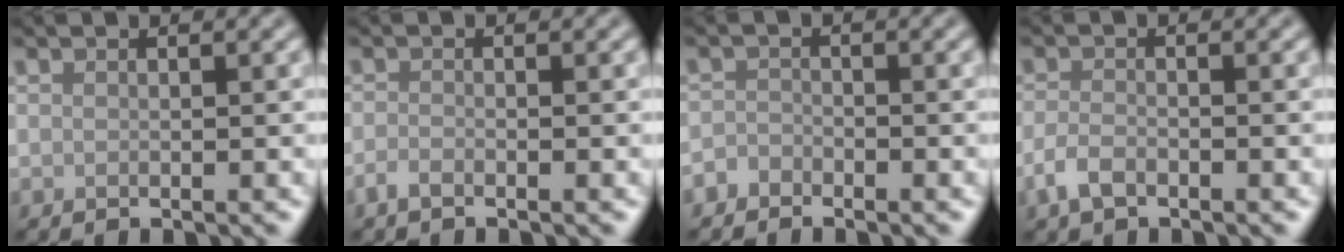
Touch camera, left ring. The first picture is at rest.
{"total": 1.0, "force": [-0.8, 0.3, 0.6], "torque": [-0.015, -0.001, -0.017]}
{"total": 1.2, "force": [-1.0, 0.7, 0.1], "torque": [0.002, 0.003, -0.024]}
{"total": 2.1, "force": [-1.3, 1.1, 1.3], "torque": [-0.029, -0.001, -0.032]}